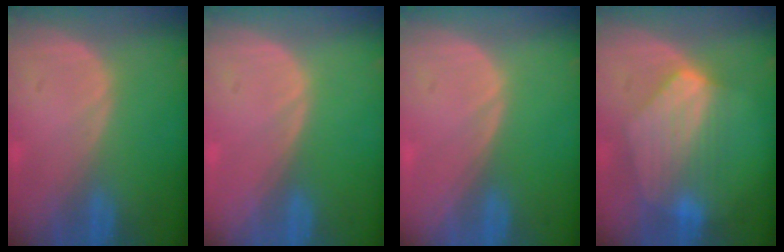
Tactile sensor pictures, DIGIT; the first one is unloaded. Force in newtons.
{"total": 0.0}
{"total": 0.0}
{"total": 7.9, "press": 7.6, "slide": 2.2}